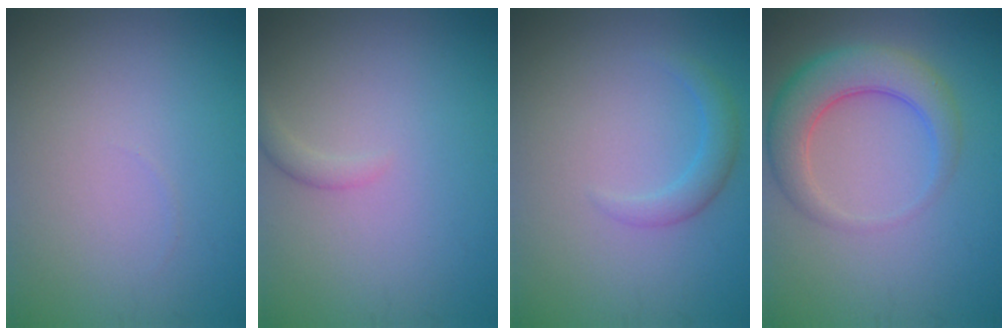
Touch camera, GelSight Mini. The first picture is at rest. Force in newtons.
{"total": 1.1, "press": 1.1, "slide": 0.2}
{"total": 1.9, "press": 1.9, "slide": 0.1}
{"total": 5.6, "press": 5.6, "slide": 0.3}